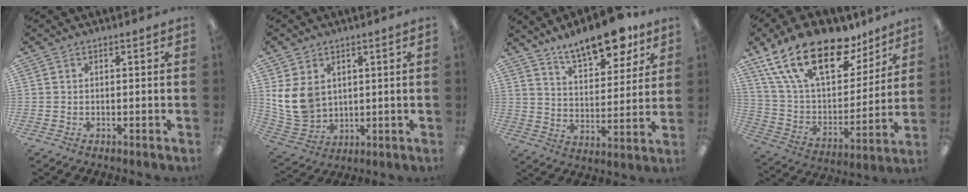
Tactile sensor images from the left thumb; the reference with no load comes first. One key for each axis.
{"total": 10.8, "fx": 2.7, "fy": 8.6, "fz": 6.1, "tx": -0.146, "ty": -0.007, "tz": 0.053}
{"total": 14.3, "fx": 11.5, "fy": 5.0, "fz": 7.0, "tx": -0.104, "ty": -0.065, "tz": 0.198}
{"total": 23.9, "fx": 15.6, "fy": 11.2, "fz": 14.2, "tx": -0.261, "ty": -0.092, "tz": 0.275}